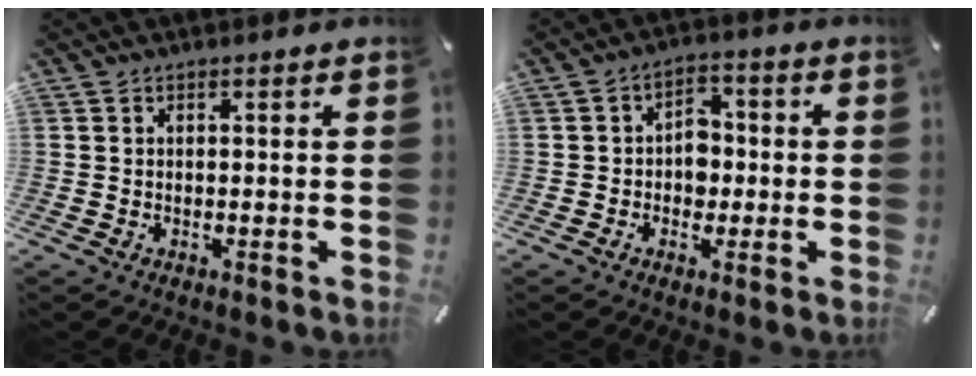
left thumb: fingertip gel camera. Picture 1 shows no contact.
{"total": 5.7, "force": [-0.9, 4.9, 2.8], "torque": [-0.032, 0.008, -0.022]}